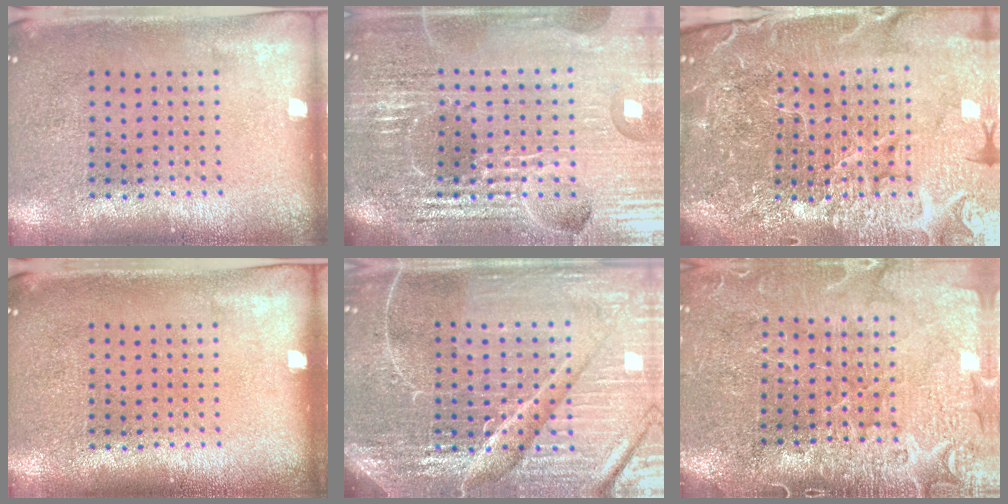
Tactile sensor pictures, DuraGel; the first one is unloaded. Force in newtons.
{"total": 6.5, "press": 5.7, "slide": 3.0}
{"total": 6.5, "press": 5.7, "slide": 3.1}
{"total": 0.0}
{"total": 6.5, "press": 5.8, "slide": 3.0}
{"total": 3.9, "press": 3.6, "slide": 1.5}